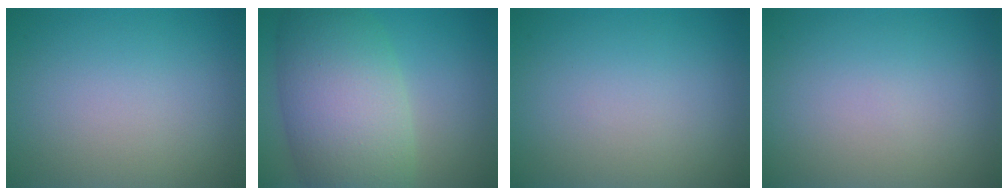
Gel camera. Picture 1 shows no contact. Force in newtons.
{"total": 10.1, "press": 10.0, "slide": 0.5}
{"total": 0.0}
{"total": 0.0}